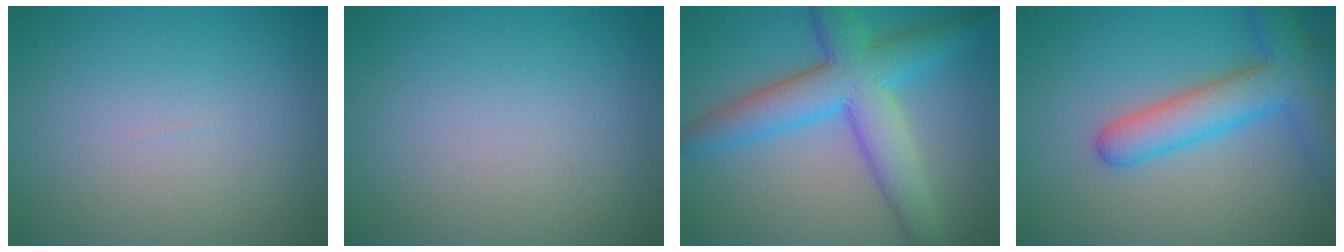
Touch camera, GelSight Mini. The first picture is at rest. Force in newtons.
{"total": 0.0}
{"total": 7.7, "press": 7.7, "slide": 0.2}
{"total": 6.0, "press": 6.0, "slide": 0.3}